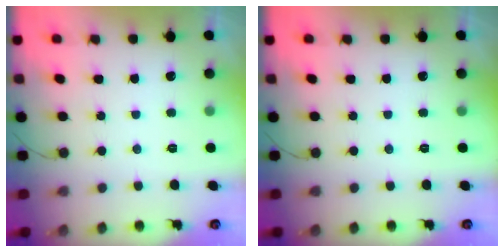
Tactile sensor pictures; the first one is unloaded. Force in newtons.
{"total": 0.0}